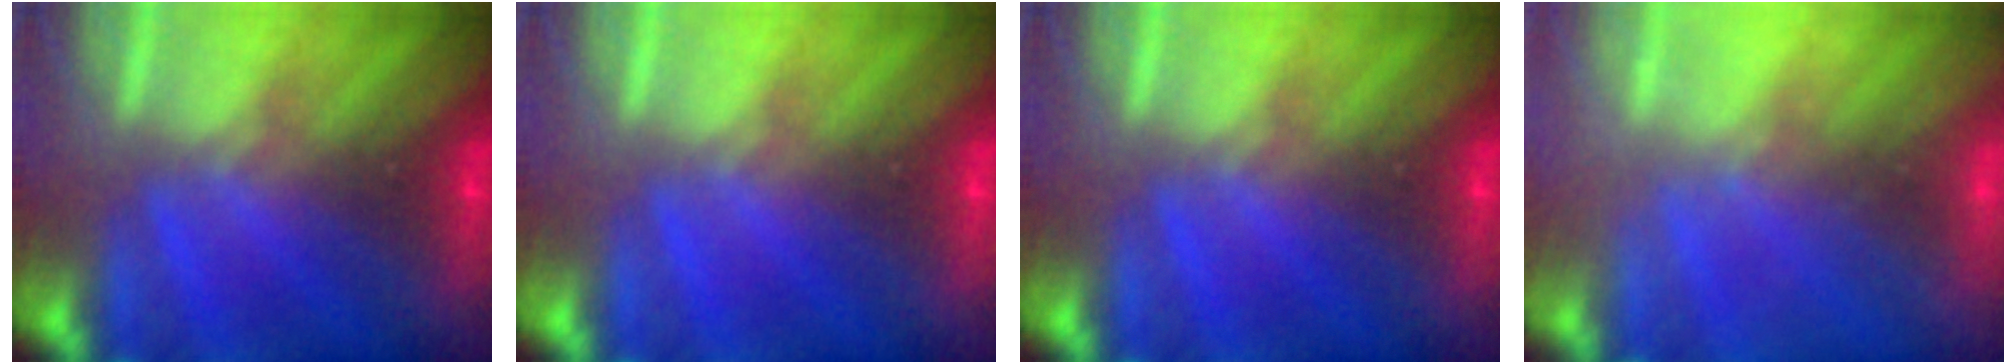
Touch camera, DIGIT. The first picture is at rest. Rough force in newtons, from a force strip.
{"total": 0.0}
{"total": 0.0}
{"total": 2.0}